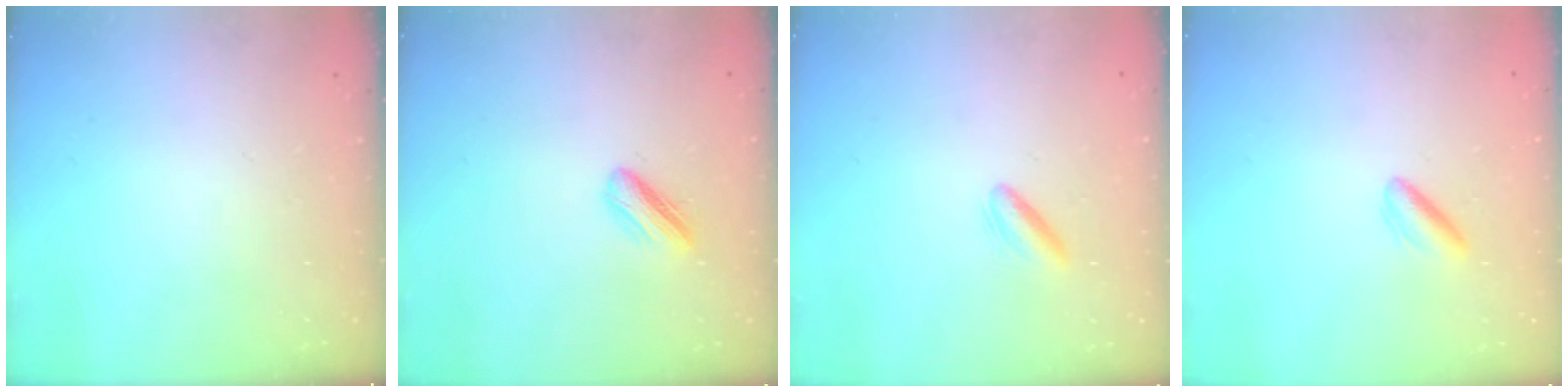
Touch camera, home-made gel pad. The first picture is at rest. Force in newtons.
{"total": 4.4, "press": 4.4, "slide": 0.4}
{"total": 3.8, "press": 3.6, "slide": 1.2}
{"total": 3.0, "press": 2.8, "slide": 1.2}